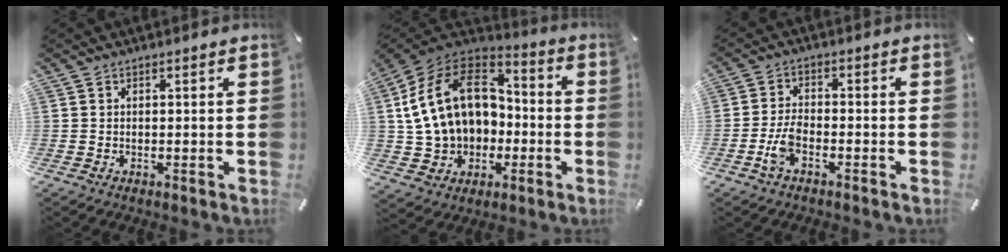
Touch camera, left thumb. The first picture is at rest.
{"total": 20.1, "force": [1.2, 15.9, 12.2], "torque": [-0.245, 0.011, 0.031]}
{"total": 5.2, "force": [-2.4, 2.5, 3.9], "torque": [-0.090, 0.004, -0.048]}